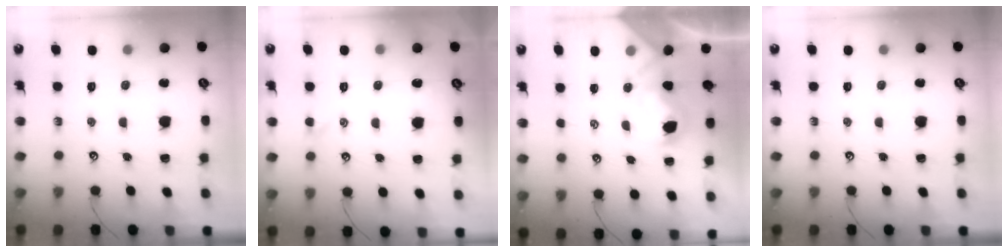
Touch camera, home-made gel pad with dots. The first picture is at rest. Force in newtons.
{"total": 1.2, "press": 1.0, "slide": 0.6}
{"total": 0.8, "press": 0.4, "slide": 0.7}
{"total": 0.0}